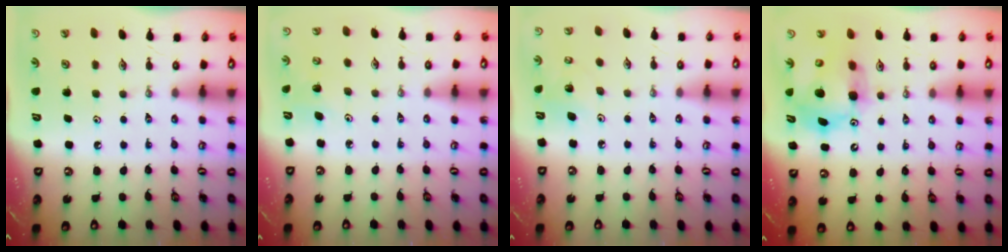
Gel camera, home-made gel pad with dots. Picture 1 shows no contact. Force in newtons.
{"total": 4.2, "press": 4.1, "slide": 0.8}
{"total": 3.8, "press": 3.8, "slide": 0.3}
{"total": 13.4, "press": 13.3, "slide": 1.4}